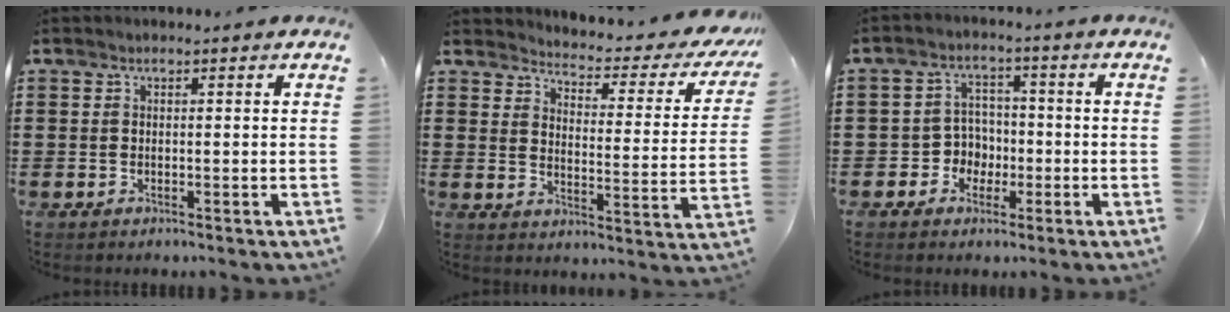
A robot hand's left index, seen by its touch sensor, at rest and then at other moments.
{"total": 3.0, "force": [2.7, 0.4, 1.1], "torque": [-0.034, -0.030, 0.036]}
{"total": 4.3, "force": [-1.5, 3.9, 1.2], "torque": [-0.036, 0.010, -0.032]}